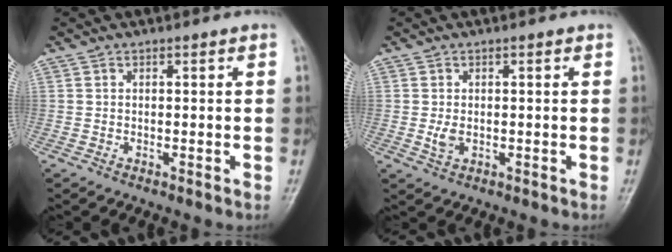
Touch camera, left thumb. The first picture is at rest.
{"total": 2.2, "force": [-0.1, 1.5, 1.6], "torque": [-0.029, -0.006, 0.001]}